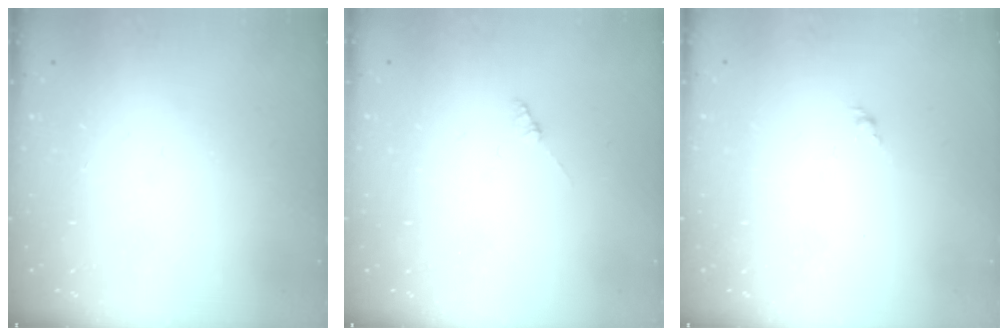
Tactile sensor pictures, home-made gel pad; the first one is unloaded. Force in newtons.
{"total": 0.9, "press": 0.8, "slide": 0.2}
{"total": 1.6, "press": 1.5, "slide": 0.6}